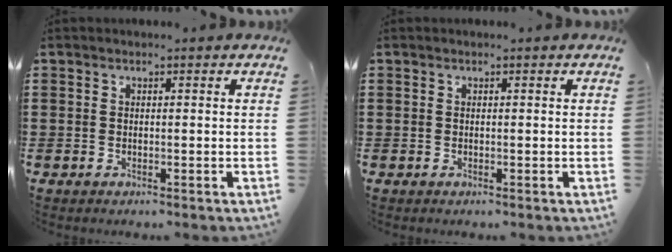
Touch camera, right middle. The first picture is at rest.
{"total": 0.0}